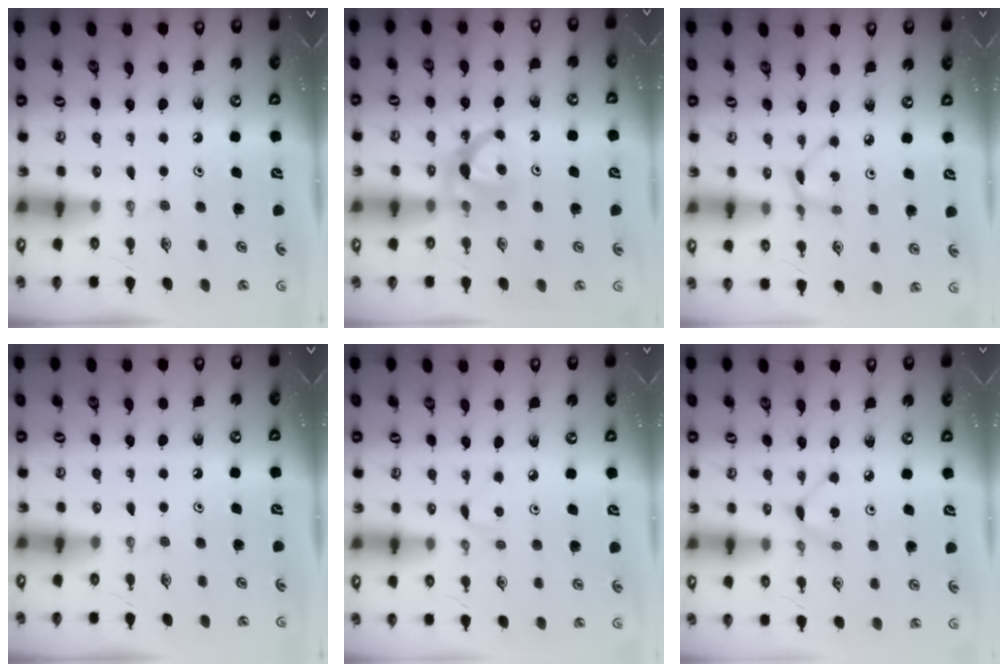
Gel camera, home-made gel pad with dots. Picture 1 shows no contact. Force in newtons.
{"total": 7.1, "press": 7.1, "slide": 0.3}
{"total": 3.4, "press": 3.3, "slide": 0.4}
{"total": 0.0}
{"total": 2.3, "press": 2.3, "slide": 0.3}
{"total": 4.7, "press": 4.7, "slide": 0.7}